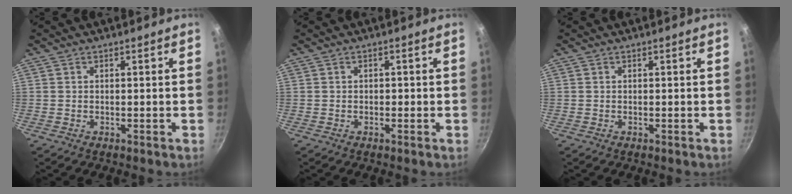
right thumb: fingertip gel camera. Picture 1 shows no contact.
{"total": 0.8, "force": [-0.2, 0.7, 0.5], "torque": [-0.005, 0.003, -0.002]}
{"total": 0.0}